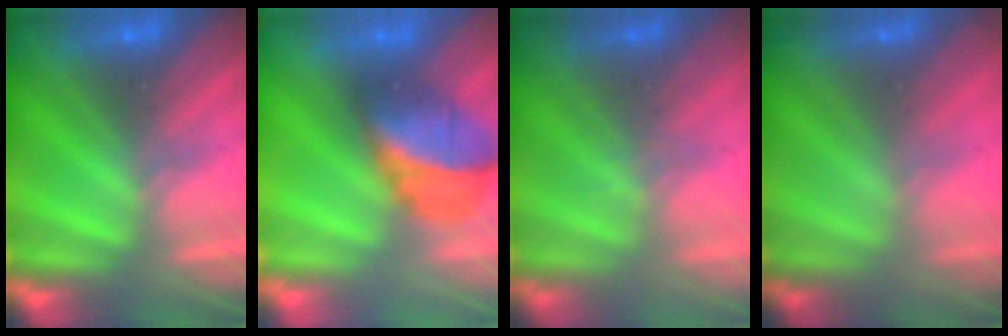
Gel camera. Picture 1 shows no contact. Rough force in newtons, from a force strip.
{"total": 2.8}
{"total": 1.6}
{"total": 1.5}